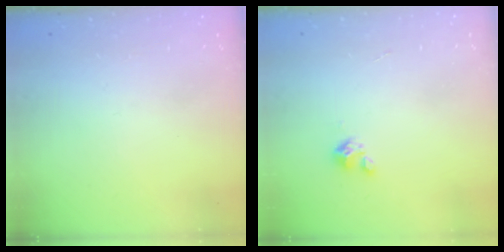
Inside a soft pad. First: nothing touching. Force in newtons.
{"total": 2.9, "press": 2.9, "slide": 0.3}